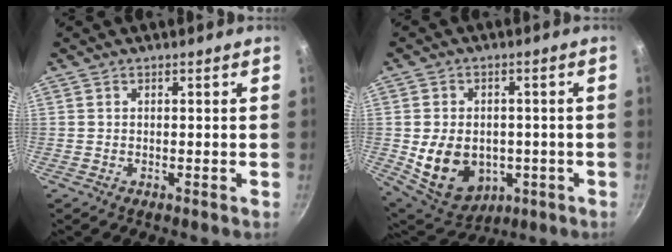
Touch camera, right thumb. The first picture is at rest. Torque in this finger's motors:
{"motor_torque": [-0.33, 0.97, 0.72, 0.65, 0.27]}